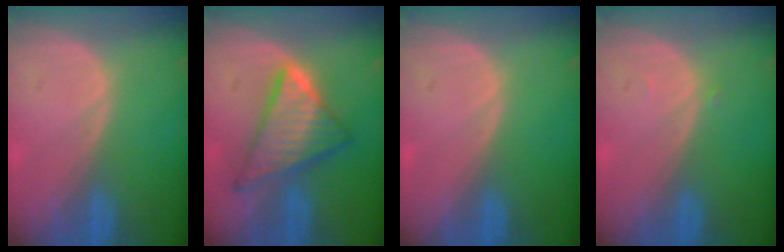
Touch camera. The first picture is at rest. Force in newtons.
{"total": 9.0, "press": 9.0, "slide": 0.6}
{"total": 0.0}
{"total": 0.5, "press": 0.4, "slide": 0.3}